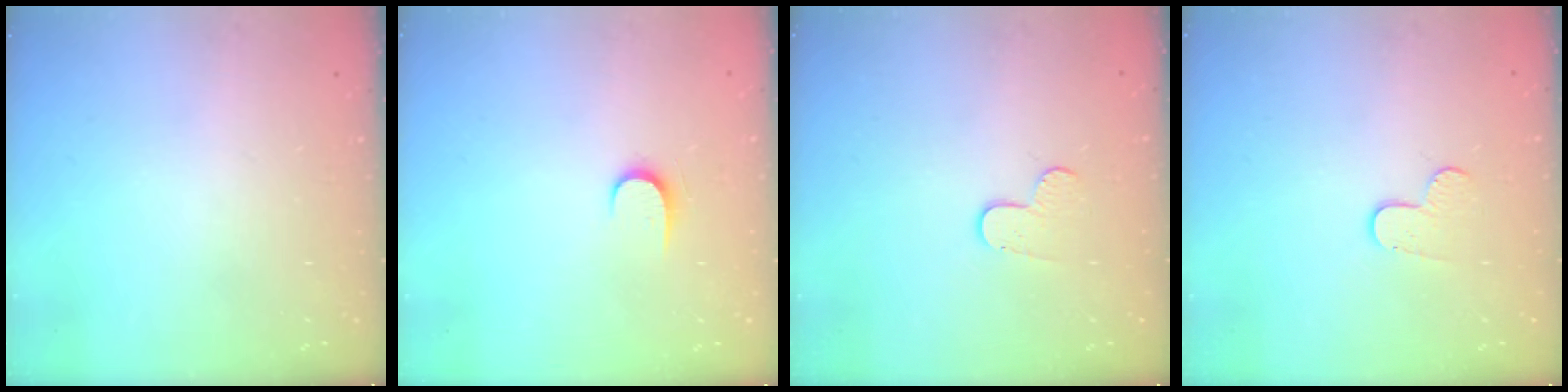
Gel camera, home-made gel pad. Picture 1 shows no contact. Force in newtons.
{"total": 5.4, "press": 5.4, "slide": 0.7}
{"total": 7.1, "press": 7.1, "slide": 0.6}
{"total": 7.1, "press": 7.1, "slide": 0.6}